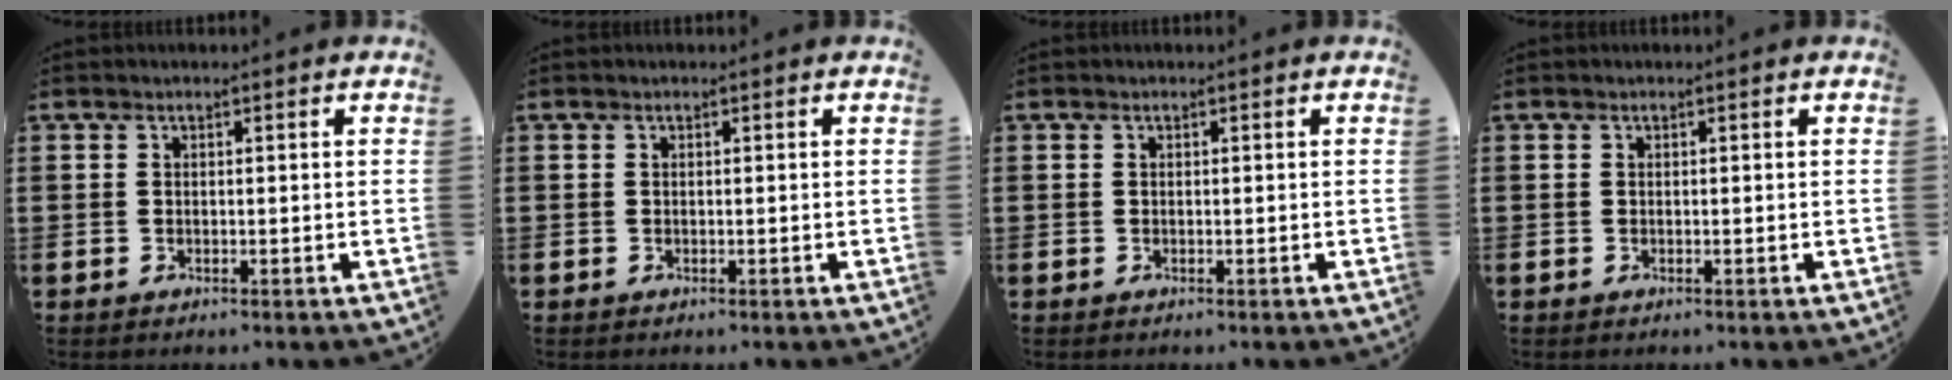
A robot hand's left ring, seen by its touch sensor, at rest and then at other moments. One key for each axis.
{"total": 0.0}
{"total": 0.0}
{"total": 0.0}